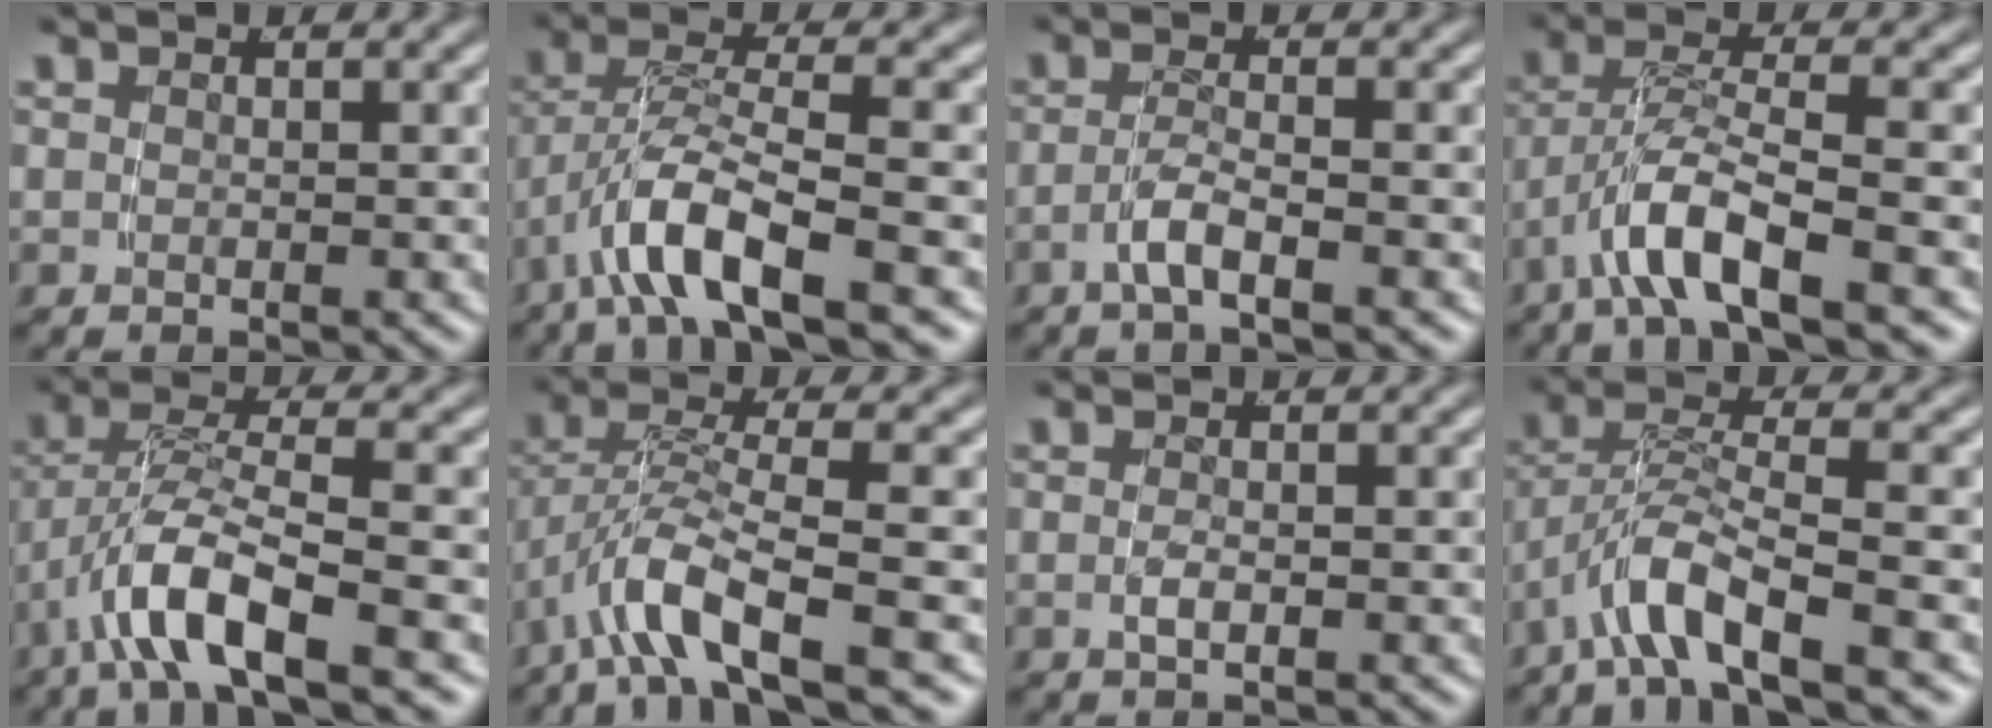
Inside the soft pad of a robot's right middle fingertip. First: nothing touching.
{"total": 5.2, "force": [-1.8, 1.6, 4.6], "torque": [-0.104, -0.017, -0.019]}
{"total": 2.4, "force": [-1.6, -0.3, 1.8], "torque": [-0.032, -0.005, -0.027]}
{"total": 4.5, "force": [-1.9, 1.0, 4.0], "torque": [-0.087, -0.012, -0.023]}
{"total": 5.4, "force": [-1.7, 1.8, 4.8], "torque": [-0.104, -0.017, -0.017]}
{"total": 5.2, "force": [-2.0, 1.7, 4.5], "torque": [-0.112, -0.022, -0.017]}
{"total": 1.1, "force": [-0.6, -0.5, 0.8], "torque": [-0.016, -0.004, -0.005]}
{"total": 4.8, "force": [-1.9, 1.9, 4.0], "torque": [-0.097, -0.014, -0.023]}